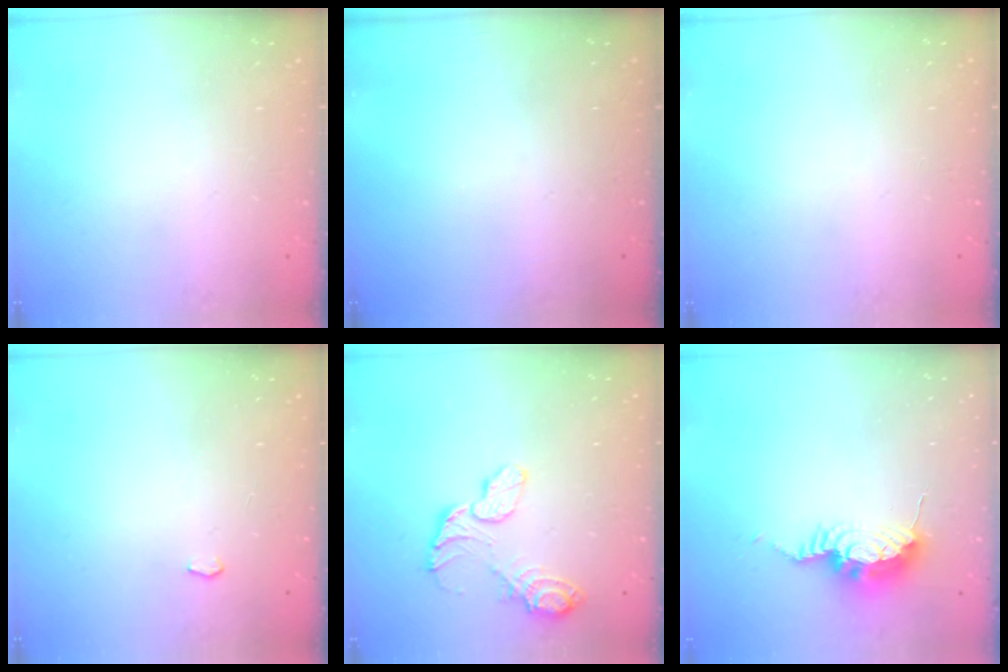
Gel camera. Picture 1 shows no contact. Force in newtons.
{"total": 0.0}
{"total": 0.0}
{"total": 2.0, "press": 1.9, "slide": 0.3}
{"total": 10.2, "press": 10.2, "slide": 1.0}
{"total": 10.4, "press": 10.4, "slide": 0.5}